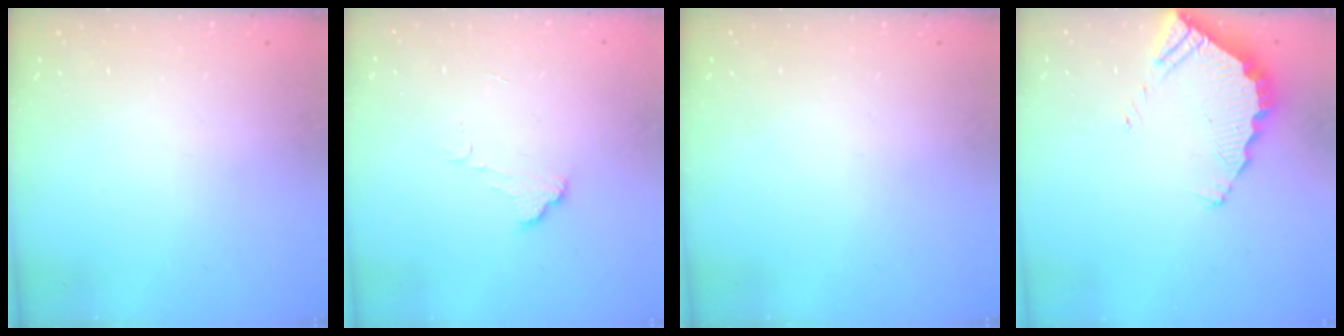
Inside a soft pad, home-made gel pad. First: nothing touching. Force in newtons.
{"total": 5.7, "press": 5.7, "slide": 0.4}
{"total": 0.0}
{"total": 4.0, "press": 3.9, "slide": 0.3}